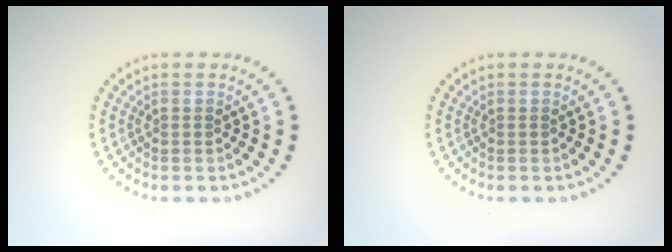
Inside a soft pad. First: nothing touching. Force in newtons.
{"total": 0.0}